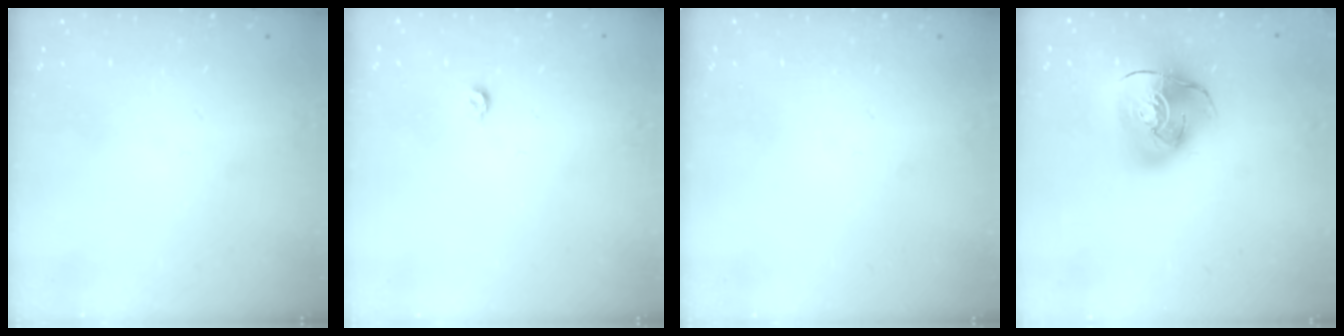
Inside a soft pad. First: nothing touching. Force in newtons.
{"total": 3.0, "press": 3.0, "slide": 0.5}
{"total": 0.0}
{"total": 14.6, "press": 14.4, "slide": 2.1}